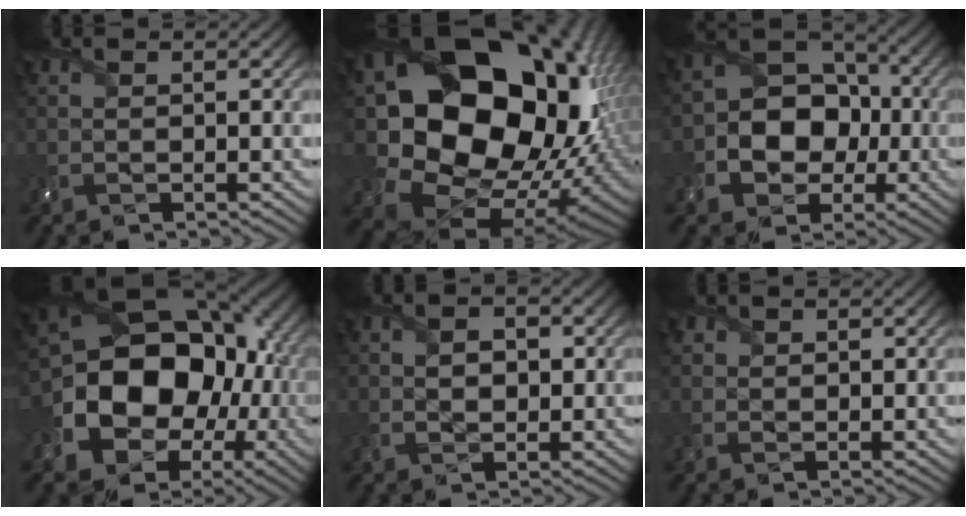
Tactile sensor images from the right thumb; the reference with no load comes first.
{"total": 21.8, "force": [3.3, 17.1, 13.0], "torque": [-0.291, -0.037, 0.098]}
{"total": 10.2, "force": [-2.2, 8.1, 5.9], "torque": [-0.097, -0.012, -0.055]}
{"total": 18.8, "force": [-2.3, 14.2, 12.0], "torque": [-0.222, -0.028, -0.032]}
{"total": 2.8, "force": [0.3, 2.0, 1.9], "torque": [-0.041, -0.003, 0.009]}
{"total": 1.1, "force": [0.7, 0.8, -0.1], "torque": [-0.002, 0.004, 0.012]}